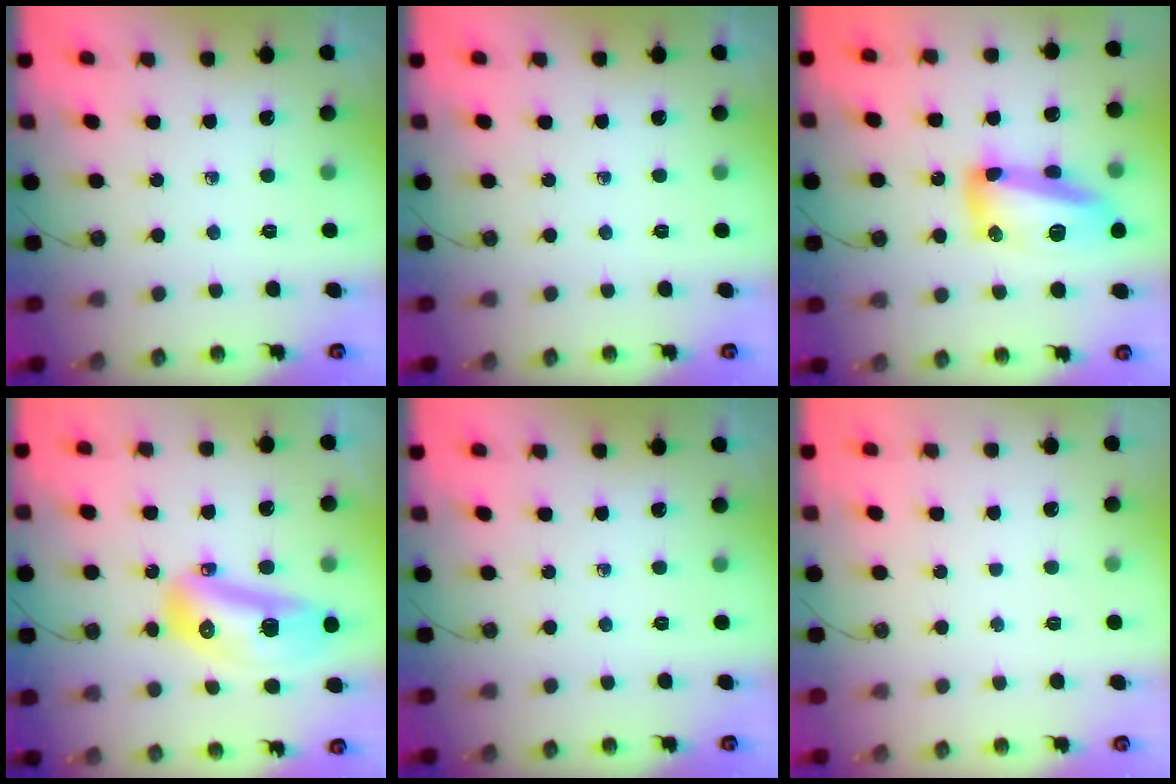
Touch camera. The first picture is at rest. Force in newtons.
{"total": 0.0}
{"total": 15.6, "press": 15.5, "slide": 1.3}
{"total": 15.9, "press": 15.8, "slide": 2.0}
{"total": 0.0}
{"total": 1.0, "press": 1.0, "slide": 0.0}